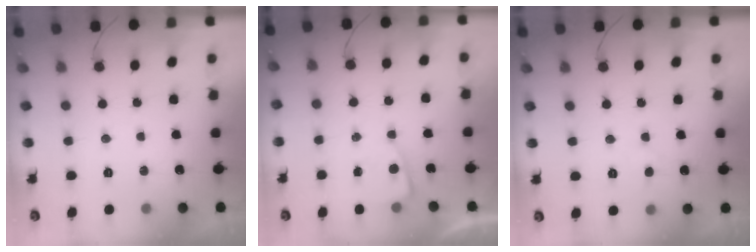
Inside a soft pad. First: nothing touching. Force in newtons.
{"total": 2.5, "press": 2.4, "slide": 0.4}
{"total": 2.8, "press": 2.8, "slide": 0.3}